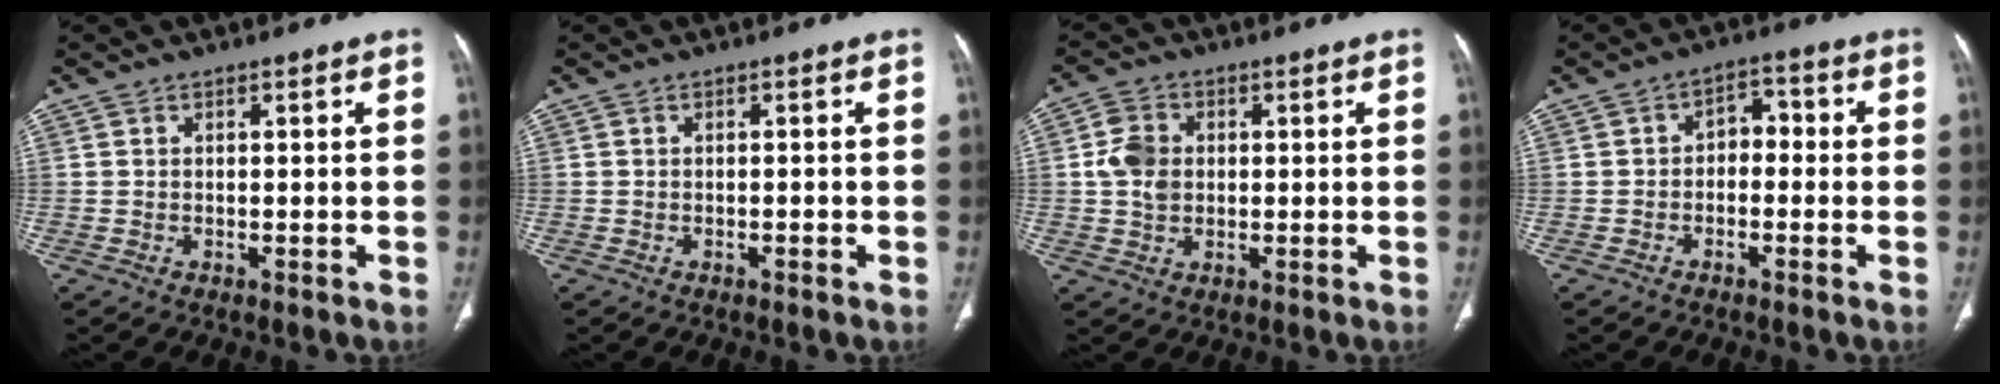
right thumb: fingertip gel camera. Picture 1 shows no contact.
{"total": 0.8, "force": [-0.3, 0.3, 0.7], "torque": [-0.011, 0.000, -0.004]}
{"total": 6.0, "force": [0.4, 4.7, 3.7], "torque": [-0.064, 0.003, 0.005]}
{"total": 4.4, "force": [-0.8, 3.1, 3.1], "torque": [-0.028, 0.027, -0.025]}